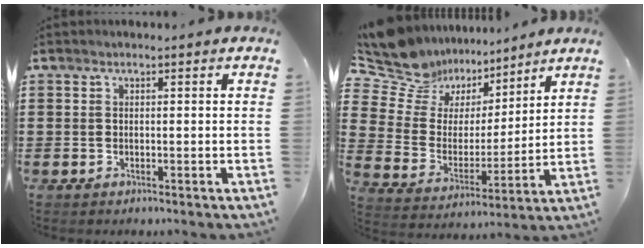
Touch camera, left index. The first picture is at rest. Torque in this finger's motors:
{"motor_torque": [2.14, 0.00, 0.31, 0.00]}